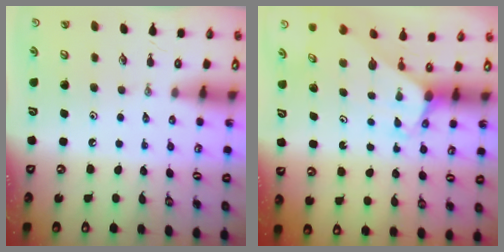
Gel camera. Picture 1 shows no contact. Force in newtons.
{"total": 3.1, "press": 3.1, "slide": 0.0}